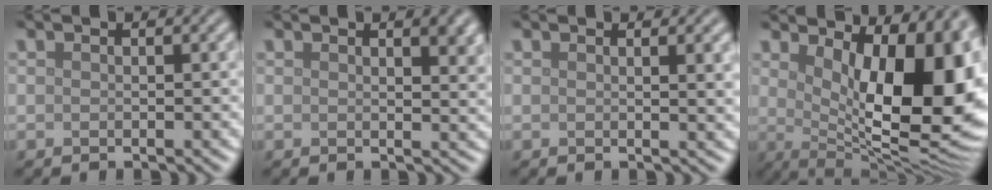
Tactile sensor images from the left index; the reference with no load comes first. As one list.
[{"total": 2.8, "force": [1.4, 1.0, 2.2], "torque": [-0.020, -0.001, 0.022]}, {"total": 2.1, "force": [0.8, 0.7, 1.9], "torque": [-0.013, 0.004, 0.007]}, {"total": 14.1, "force": [3.2, 5.7, 12.5], "torque": [-0.125, -0.002, 0.052]}]